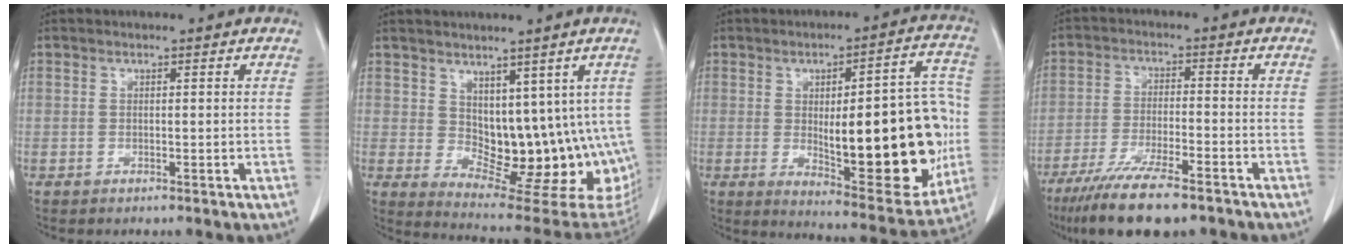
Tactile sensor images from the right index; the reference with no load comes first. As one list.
[{"total": 14.3, "force": [1.8, 8.2, 11.7], "torque": [-0.137, -0.009, 0.047]}, {"total": 23.3, "force": [-1.9, 6.8, 22.2], "torque": [-0.254, 0.011, -0.005]}, {"total": 12.3, "force": [-9.2, 2.2, 7.9], "torque": [-0.137, -0.027, -0.153]}]